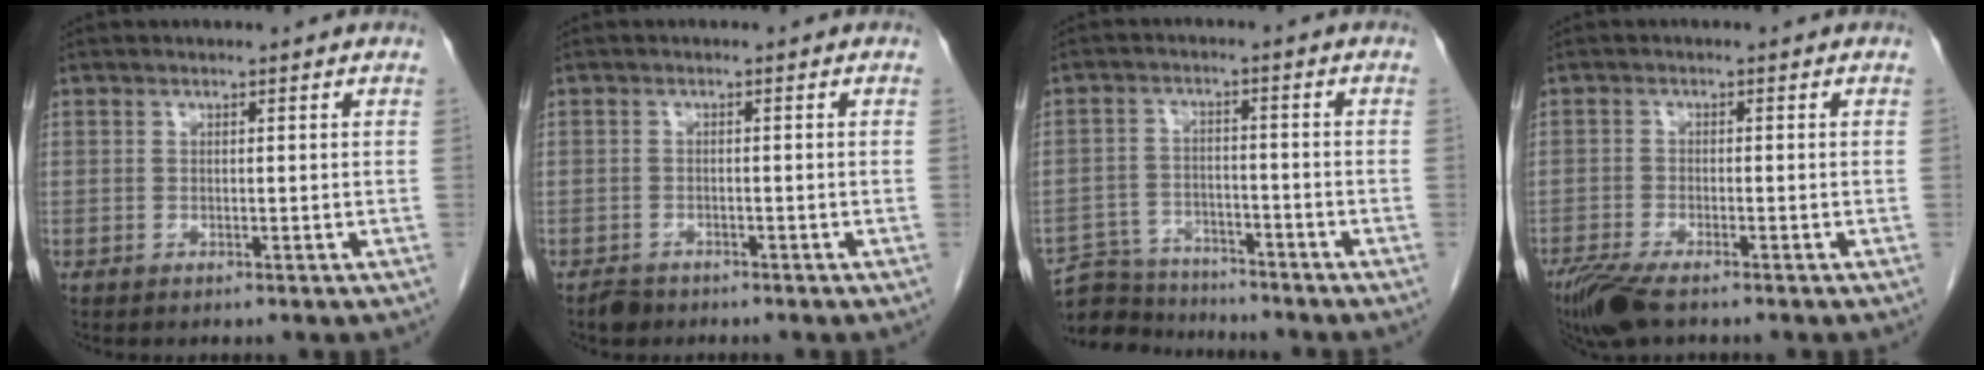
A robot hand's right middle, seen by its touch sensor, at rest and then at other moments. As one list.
[{"total": 2.0, "force": [-1.6, 1.1, 0.5], "torque": [-0.015, 0.001, -0.024]}, {"total": 7.3, "force": [-6.9, 2.3, 0.6], "torque": [-0.010, 0.008, -0.116]}, {"total": 6.4, "force": [-4.8, 1.5, 4.1], "torque": [-0.080, -0.016, -0.086]}]